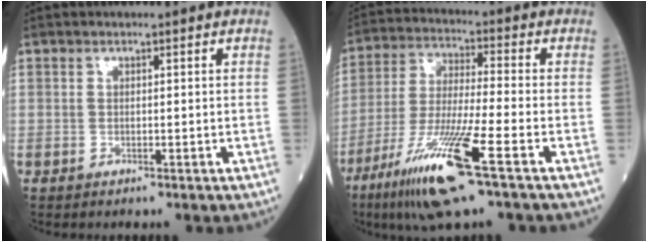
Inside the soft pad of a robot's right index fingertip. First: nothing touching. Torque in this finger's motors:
{"motor_torque": [1.35, -0.79, 0.31, 0.21]}